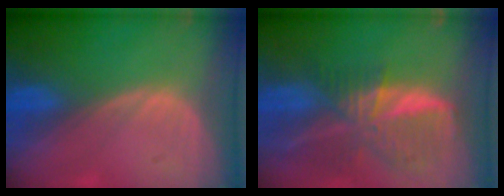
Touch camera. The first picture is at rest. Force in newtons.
{"total": 9.5, "press": 8.3, "slide": 4.6}